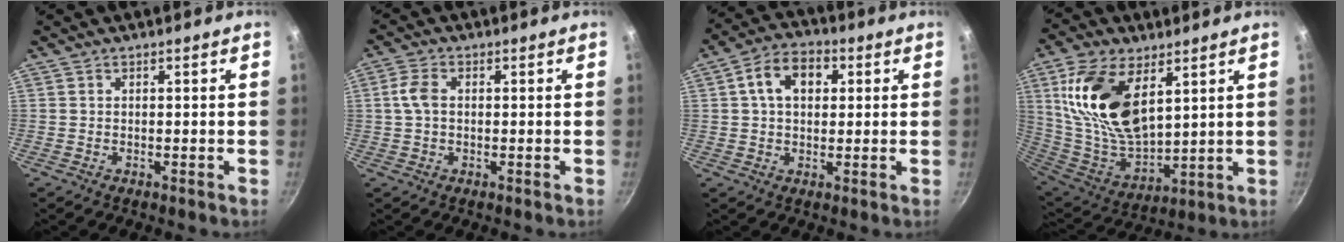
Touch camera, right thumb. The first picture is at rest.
{"total": 4.2, "force": [0.3, 2.8, 3.1], "torque": [-0.064, 0.011, 0.002]}
{"total": 9.1, "force": [2.2, 6.3, 6.2], "torque": [-0.083, 0.014, 0.027]}
{"total": 19.9, "force": [7.4, 10.7, 15.1], "torque": [-0.277, -0.043, 0.158]}